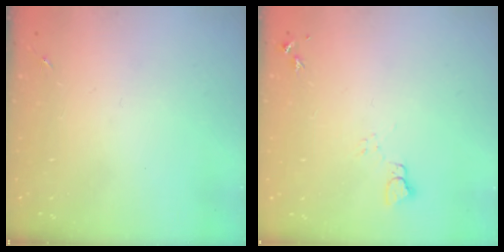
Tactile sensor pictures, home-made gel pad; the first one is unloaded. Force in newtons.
{"total": 3.7, "press": 3.7, "slide": 0.4}